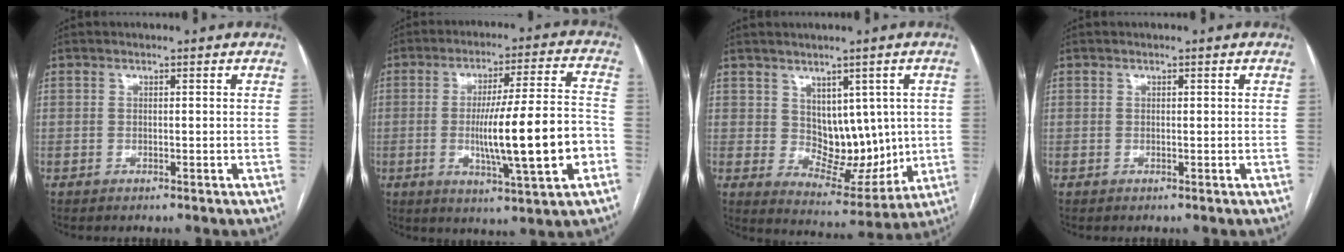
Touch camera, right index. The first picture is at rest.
{"total": 16.0, "force": [-3.4, 0.9, 15.6], "torque": [-0.253, 0.000, -0.048]}
{"total": 9.1, "force": [1.5, 6.1, 6.6], "torque": [-0.077, 0.006, 0.045]}
{"total": 0.0}